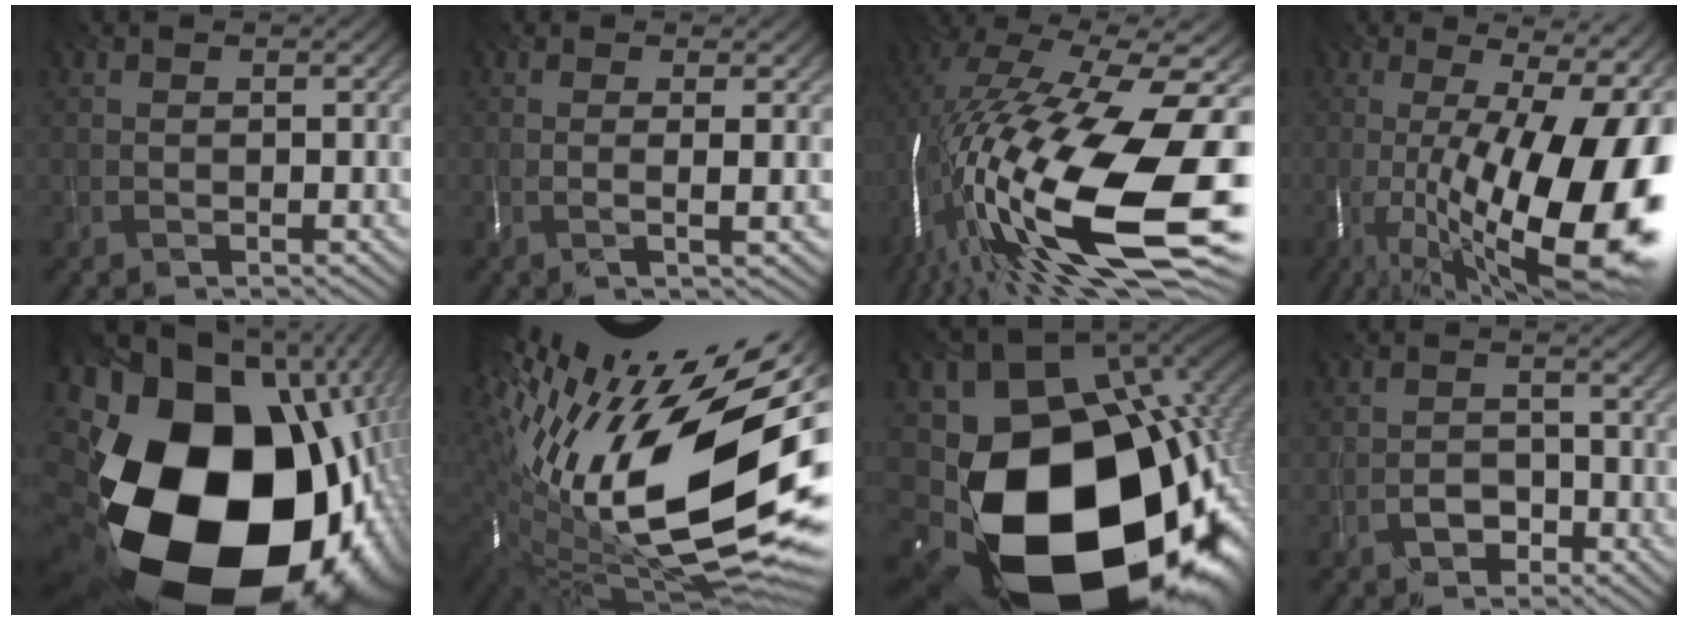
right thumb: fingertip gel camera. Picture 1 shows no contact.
{"total": 2.6, "force": [0.1, 0.1, 2.6], "torque": [-0.041, 0.001, -0.003]}
{"total": 21.4, "force": [-5.5, 7.5, 19.3], "torque": [-0.374, -0.026, -0.100]}
{"total": 19.9, "force": [-3.8, 6.9, 18.3], "torque": [-0.237, -0.013, -0.077]}
{"total": 24.3, "force": [-6.2, 17.0, 16.1], "torque": [-0.345, -0.101, -0.058]}
{"total": 19.3, "force": [2.6, 7.3, 17.6], "torque": [-0.324, -0.031, 0.059]}
{"total": 22.4, "force": [-7.8, 15.5, 14.2], "torque": [-0.293, -0.102, -0.069]}
{"total": 2.4, "force": [-2.2, 0.8, 0.2], "torque": [0.001, 0.000, -0.044]}